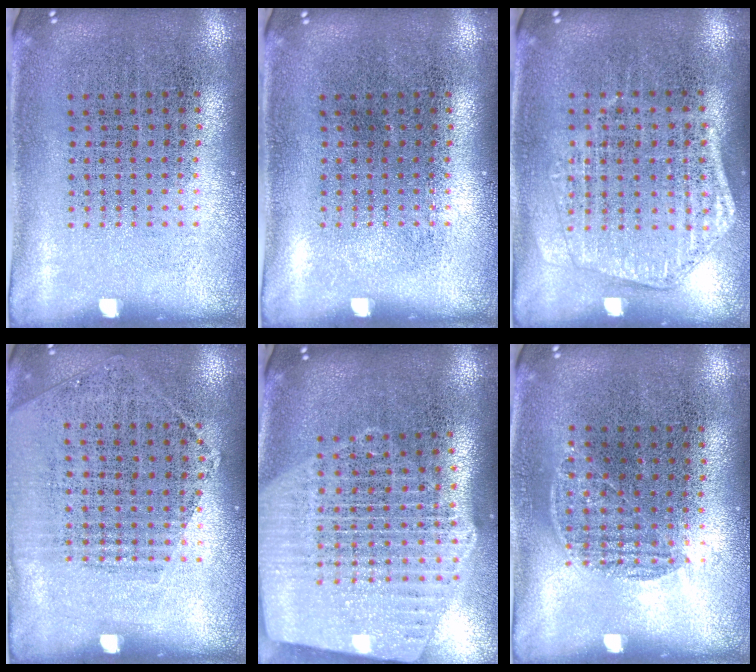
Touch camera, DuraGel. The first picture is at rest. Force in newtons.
{"total": 0.0}
{"total": 1.4, "press": 1.3, "slide": 0.5}
{"total": 1.1, "press": 1.0, "slide": 0.6}
{"total": 2.6, "press": 2.2, "slide": 1.4}
{"total": 0.8, "press": 0.5, "slide": 0.6}